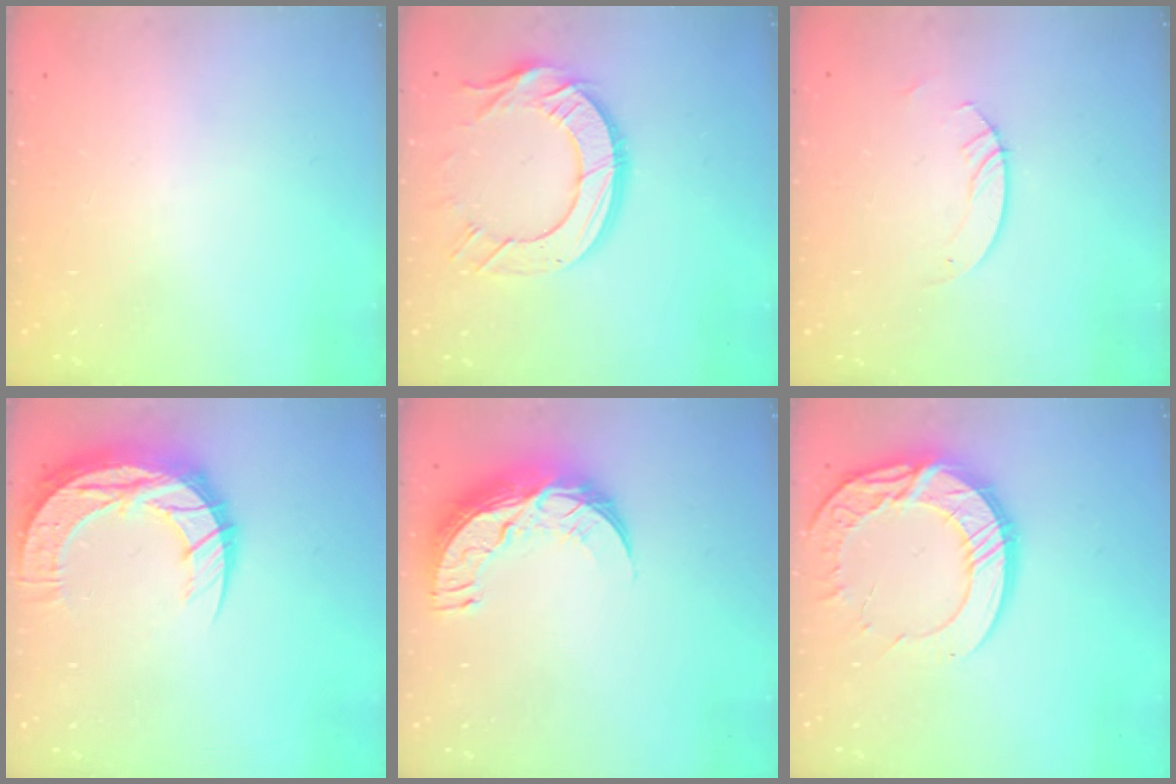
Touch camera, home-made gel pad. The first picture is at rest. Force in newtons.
{"total": 12.8, "press": 12.7, "slide": 1.1}
{"total": 3.0, "press": 3.0, "slide": 0.3}
{"total": 15.8, "press": 15.7, "slide": 1.1}
{"total": 11.9, "press": 11.9, "slide": 0.8}
{"total": 15.6, "press": 15.5, "slide": 1.2}